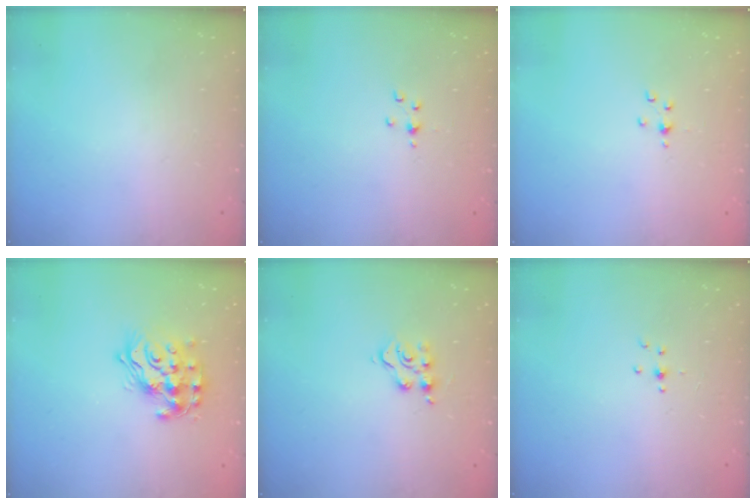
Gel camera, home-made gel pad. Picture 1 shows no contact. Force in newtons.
{"total": 3.0, "press": 3.0, "slide": 0.5}
{"total": 3.0, "press": 3.0, "slide": 0.5}
{"total": 15.1, "press": 15.0, "slide": 1.3}
{"total": 4.9, "press": 4.9, "slide": 0.2}
{"total": 3.0, "press": 2.8, "slide": 1.1}